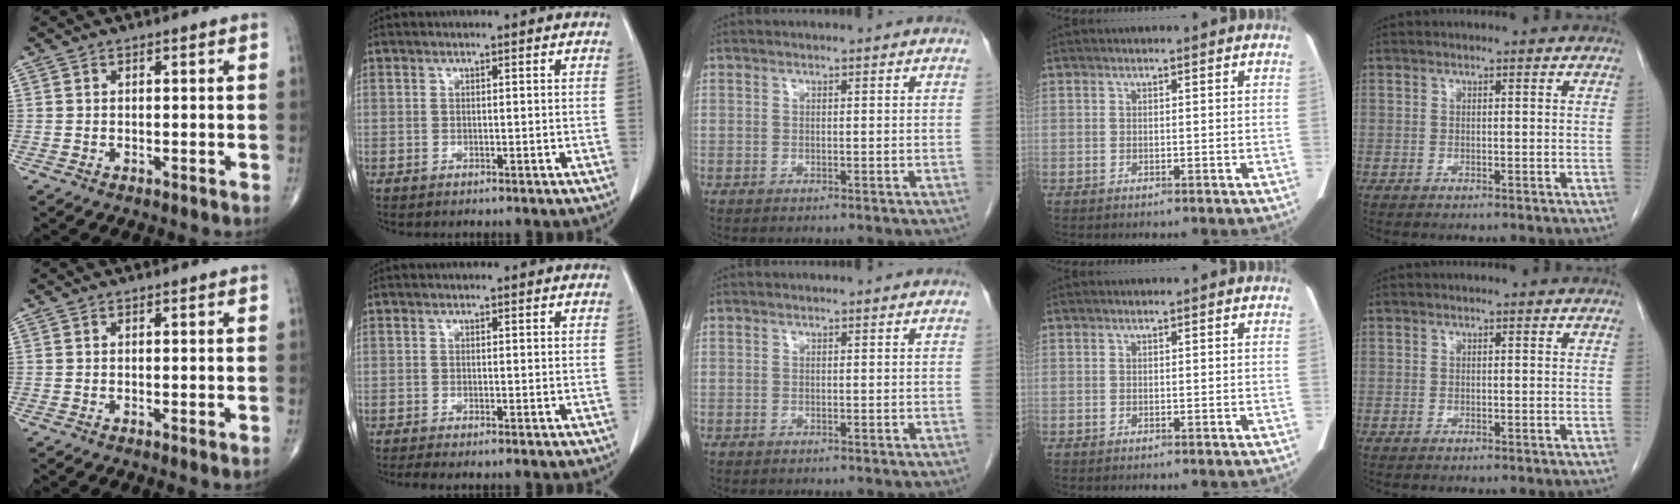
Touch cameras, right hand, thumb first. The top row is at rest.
{"thumb": {"total": 1.0, "force": [-0.2, 0.0, 0.9], "torque": [-0.015, -0.003, -0.003]}, "index": {"total": 1.7, "force": [-1.3, -0.1, 1.0], "torque": [-0.019, -0.004, -0.022]}}